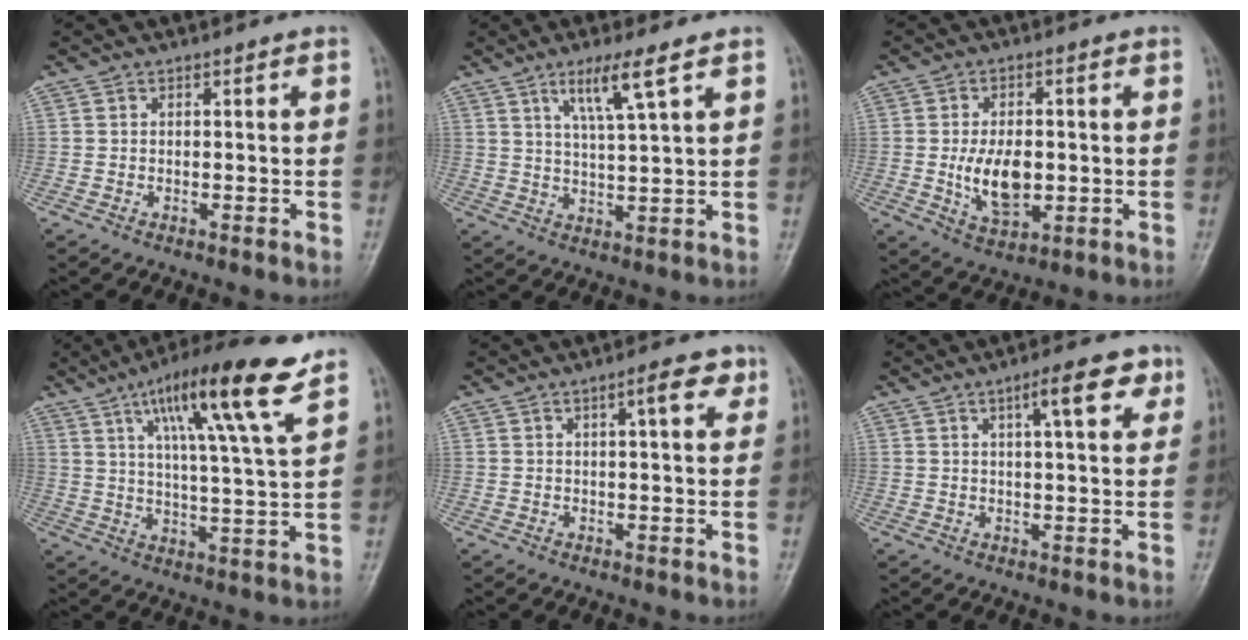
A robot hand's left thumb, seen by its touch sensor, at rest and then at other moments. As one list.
[{"total": 7.1, "force": [4.0, 0.3, 5.9], "torque": [-0.116, -0.024, 0.080]}, {"total": 9.0, "force": [-0.7, 5.2, 7.3], "torque": [-0.114, -0.007, -0.004]}, {"total": 16.3, "force": [9.1, 1.5, 13.4], "torque": [-0.220, -0.032, 0.147]}, {"total": 4.9, "force": [2.3, 1.4, 4.1], "torque": [-0.051, -0.002, 0.030]}, {"total": 7.1, "force": [3.5, 2.0, 5.9], "torque": [-0.073, -0.006, 0.048]}]